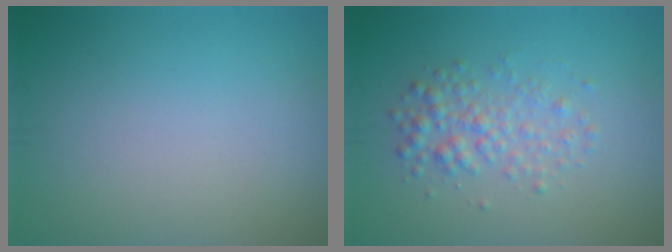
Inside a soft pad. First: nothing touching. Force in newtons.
{"total": 2.7, "press": 2.7, "slide": 0.1}